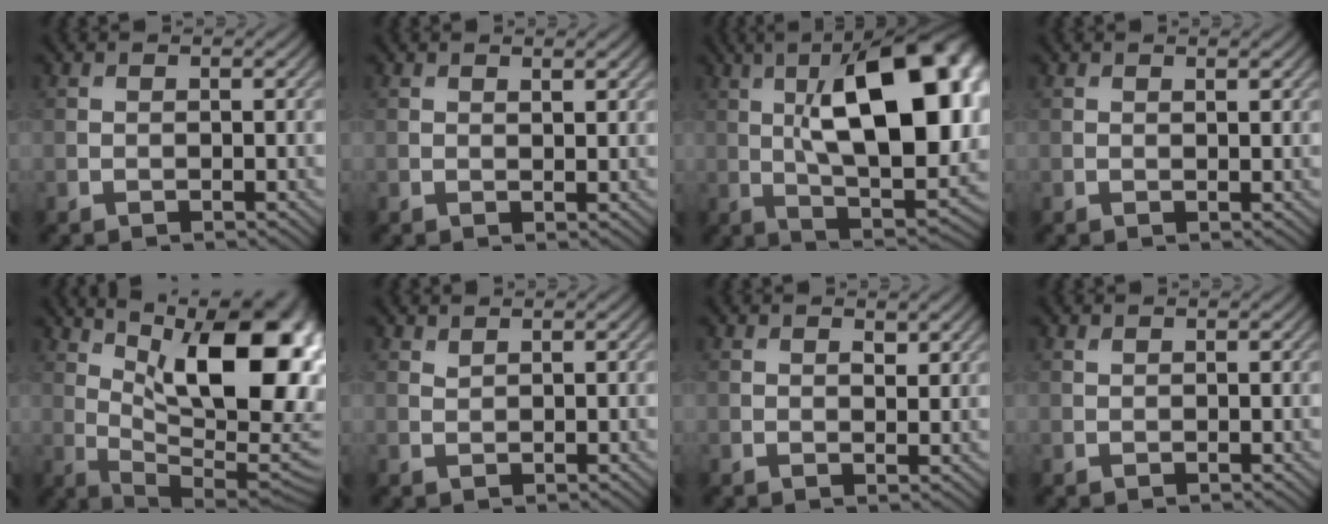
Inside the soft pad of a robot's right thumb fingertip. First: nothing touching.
{"total": 0.9, "force": [0.7, 0.1, 0.6], "torque": [-0.011, -0.003, 0.015]}
{"total": 20.2, "force": [3.7, 8.6, 17.9], "torque": [-0.247, 0.028, 0.046]}
{"total": 0.6, "force": [0.4, 0.1, 0.4], "torque": [-0.006, -0.001, 0.009]}
{"total": 17.6, "force": [6.6, 6.6, 14.9], "torque": [-0.214, 0.014, 0.111]}
{"total": 0.5, "force": [0.5, 0.0, 0.0], "torque": [-0.003, -0.002, 0.015]}
{"total": 1.5, "force": [0.9, 0.6, 1.1], "torque": [-0.018, -0.006, 0.020]}
{"total": 0.0}